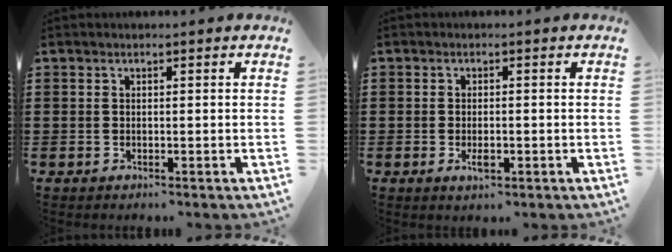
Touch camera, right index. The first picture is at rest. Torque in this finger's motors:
{"motor_torque": [1.02, 1.11, 0.05, 0.06]}